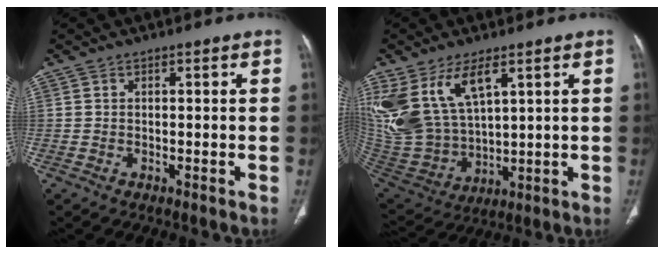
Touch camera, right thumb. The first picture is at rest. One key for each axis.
{"total": 16.4, "fx": 7.7, "fy": 8.4, "fz": 11.7, "tx": -0.236, "ty": -0.030, "tz": 0.177}